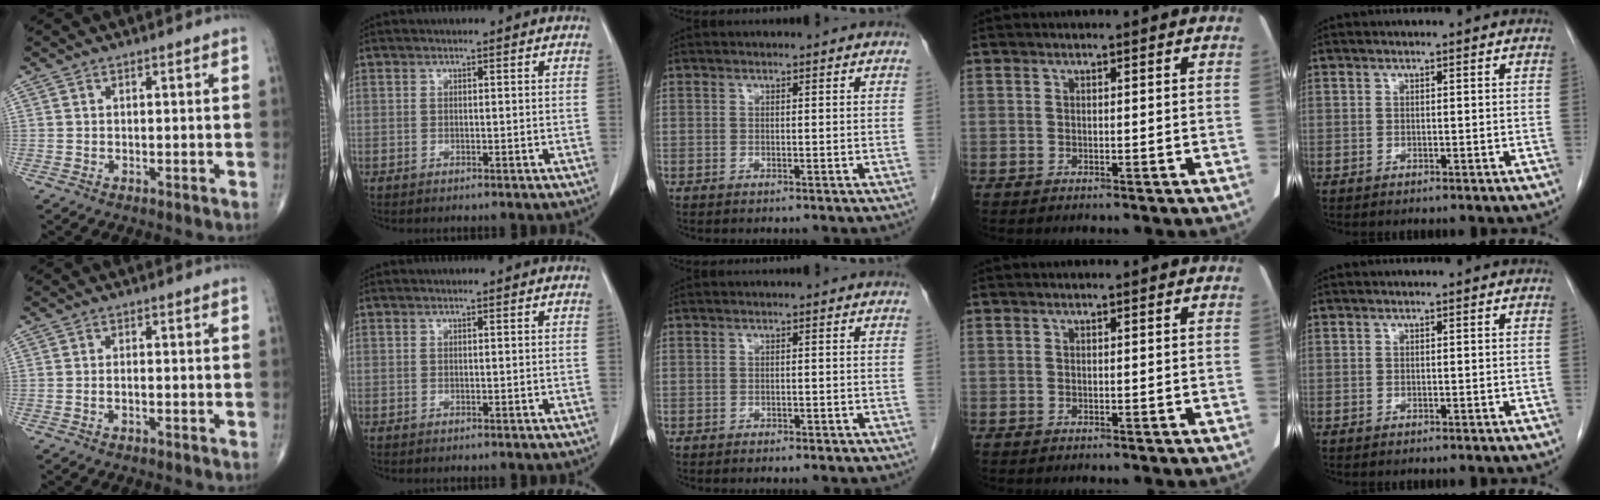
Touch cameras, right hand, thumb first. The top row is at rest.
{"thumb": {"total": 1.2, "force": [-0.4, 0.5, 1.0], "torque": [-0.023, 0.009, -0.006]}, "middle": {"total": 2.1, "force": [-1.6, 0.7, 1.1], "torque": [-0.018, -0.002, -0.014]}}